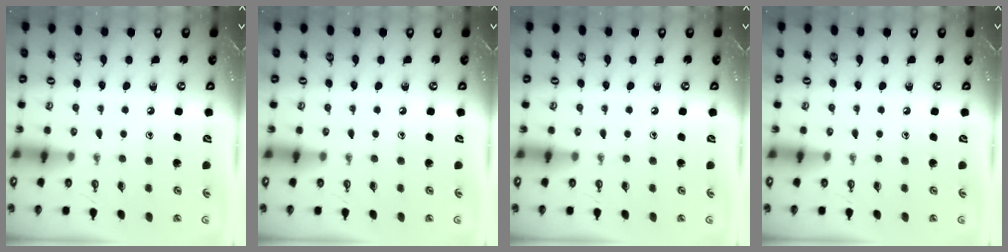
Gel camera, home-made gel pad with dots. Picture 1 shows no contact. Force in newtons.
{"total": 0.0}
{"total": 0.0}
{"total": 0.0}